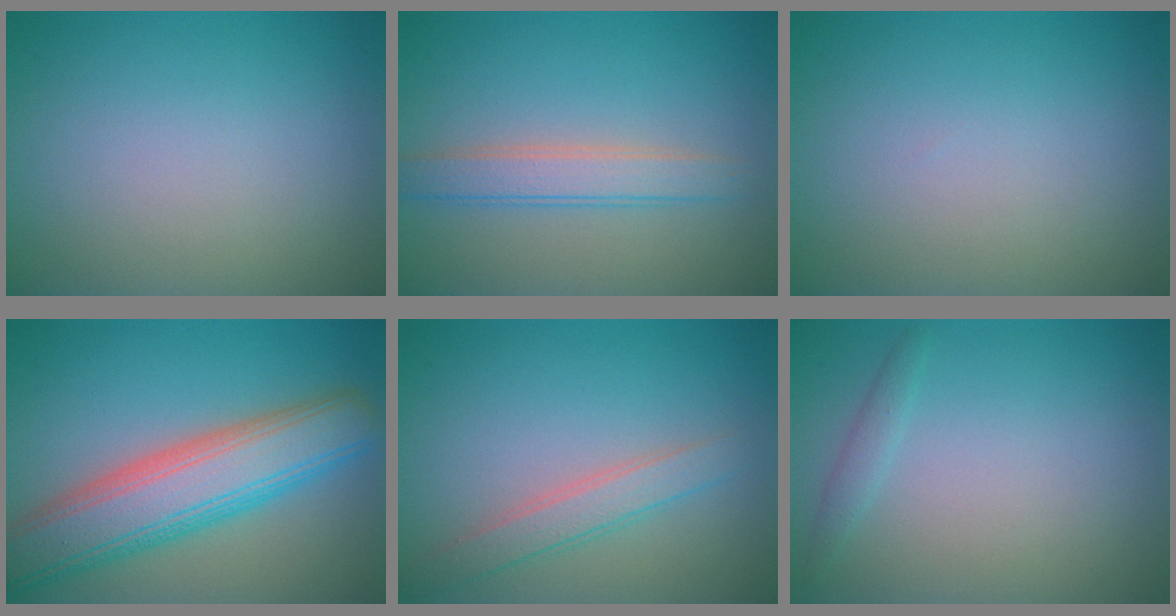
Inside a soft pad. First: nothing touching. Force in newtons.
{"total": 2.9, "press": 2.9, "slide": 0.1}
{"total": 0.0}
{"total": 8.9, "press": 8.9, "slide": 0.2}
{"total": 2.5, "press": 2.5, "slide": 0.1}
{"total": 1.0, "press": 1.0, "slide": 0.1}